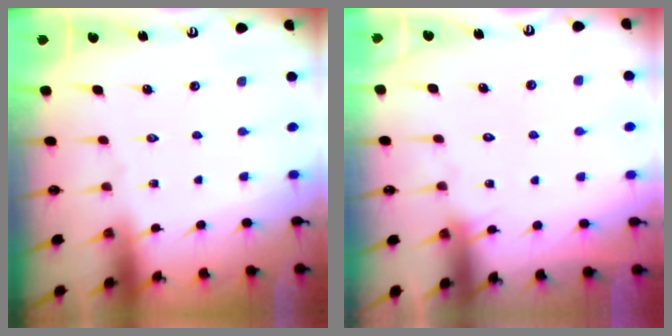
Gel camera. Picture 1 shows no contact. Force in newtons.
{"total": 5.4, "press": 5.4, "slide": 0.3}